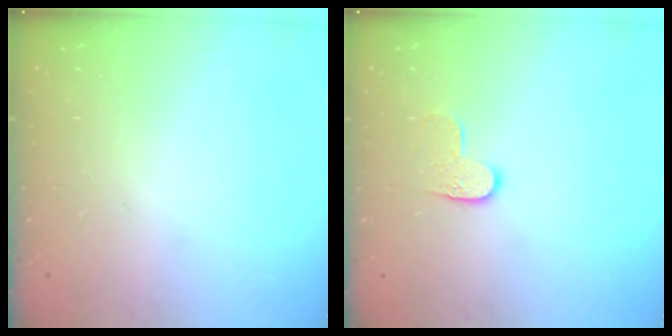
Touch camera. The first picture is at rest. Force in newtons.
{"total": 6.0, "press": 6.0, "slide": 0.5}